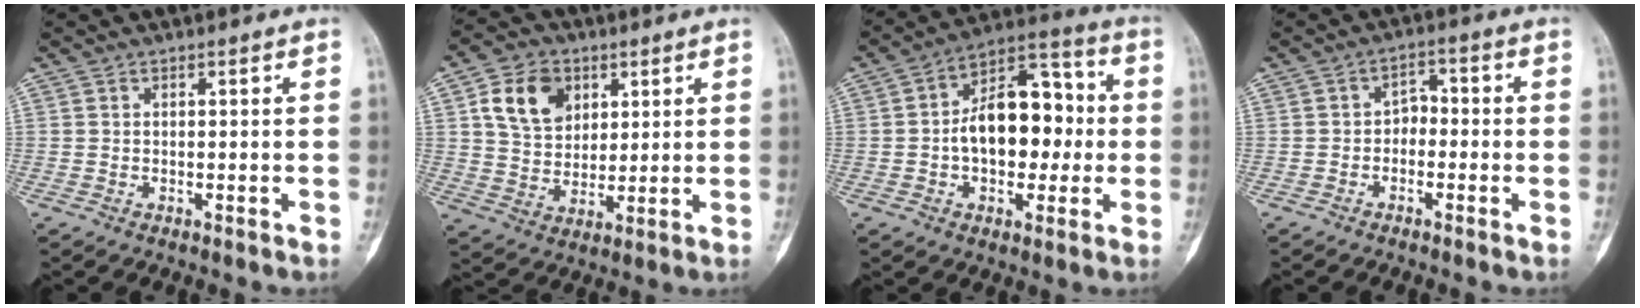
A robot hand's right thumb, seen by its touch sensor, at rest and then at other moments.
{"total": 11.2, "force": [4.3, 8.3, 6.1], "torque": [-0.079, -0.011, 0.079]}
{"total": 16.4, "force": [-0.4, 10.1, 12.9], "torque": [-0.161, 0.040, -0.011]}
{"total": 3.5, "force": [-1.0, 2.7, 2.0], "torque": [-0.014, 0.025, -0.028]}